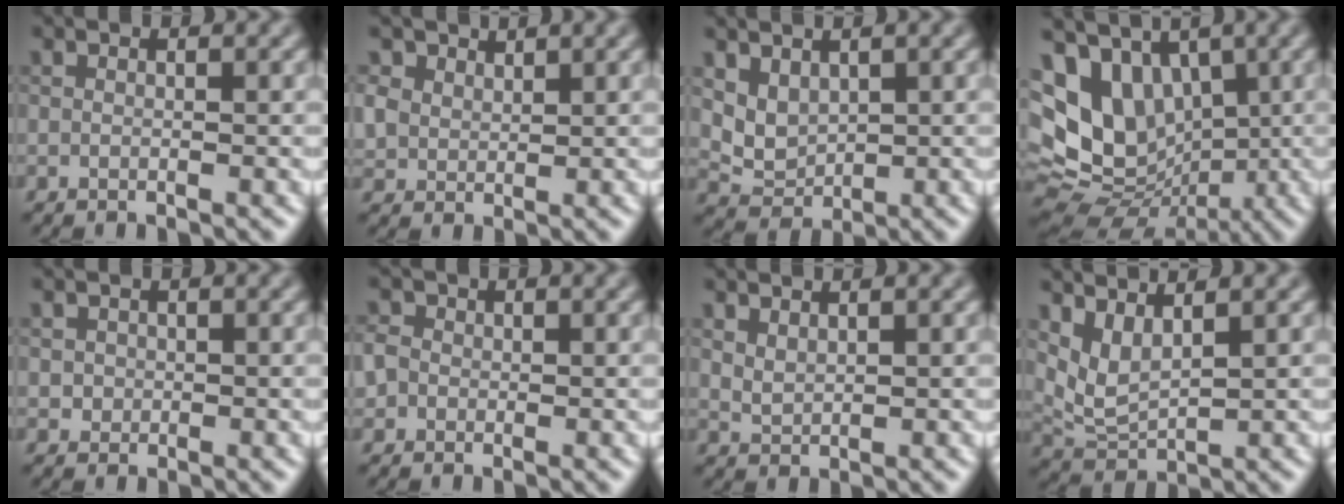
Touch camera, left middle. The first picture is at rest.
{"total": 3.2, "force": [2.2, 2.1, 0.9], "torque": [-0.038, -0.006, 0.054]}
{"total": 2.4, "force": [1.2, 1.8, 1.2], "torque": [-0.027, -0.007, 0.029]}
{"total": 9.7, "force": [1.9, 7.4, 6.0], "torque": [-0.117, -0.009, 0.036]}
{"total": 1.0, "force": [0.1, 0.9, 0.2], "torque": [0.006, -0.004, 0.004]}
{"total": 2.2, "force": [0.1, 2.0, 0.8], "torque": [-0.011, 0.011, -0.006]}
{"total": 1.3, "force": [1.1, 0.5, 0.5], "torque": [-0.018, -0.002, 0.026]}
{"total": 3.0, "force": [1.8, 1.2, 2.0], "torque": [-0.053, -0.008, 0.046]}